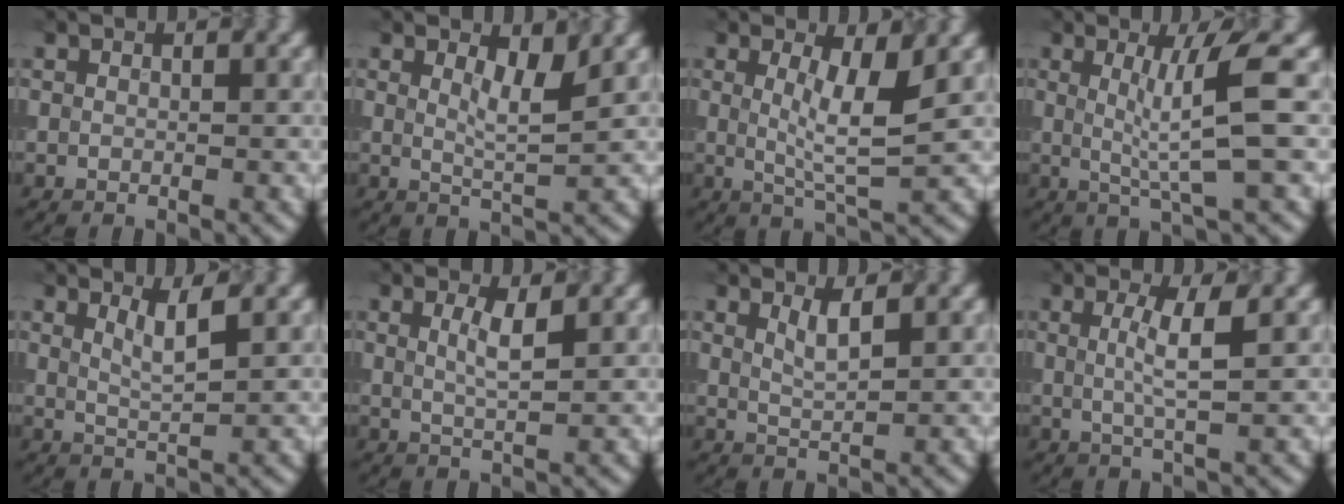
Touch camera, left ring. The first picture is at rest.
{"total": 2.7, "force": [1.1, 0.6, 2.4], "torque": [-0.036, -0.006, 0.019]}
{"total": 4.3, "force": [1.0, 0.9, 4.1], "torque": [-0.076, -0.009, 0.018]}
{"total": 4.8, "force": [0.7, 0.3, 4.8], "torque": [-0.085, -0.004, 0.017]}
{"total": 2.4, "force": [1.1, 0.5, 2.0], "torque": [-0.030, -0.005, 0.021]}
{"total": 2.3, "force": [0.8, 0.5, 2.1], "torque": [-0.037, -0.003, 0.013]}
{"total": 1.9, "force": [1.0, 0.5, 1.6], "torque": [-0.027, -0.004, 0.018]}
{"total": 3.3, "force": [0.6, 0.7, 3.2], "torque": [-0.055, -0.002, 0.008]}